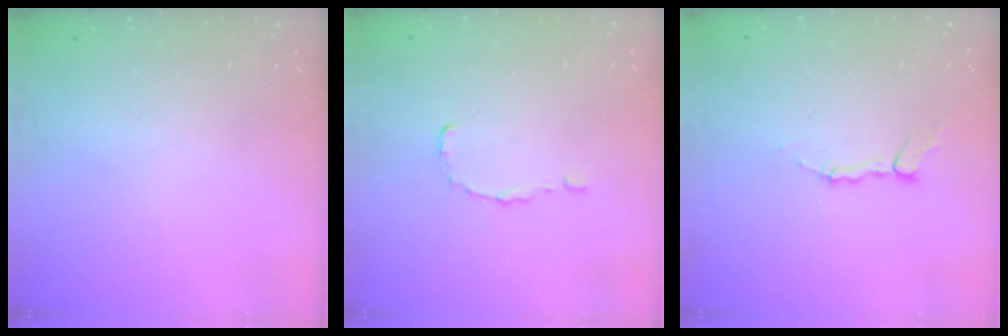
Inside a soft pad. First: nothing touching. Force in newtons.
{"total": 1.0, "press": 1.0, "slide": 0.0}
{"total": 4.5, "press": 4.5, "slide": 0.2}